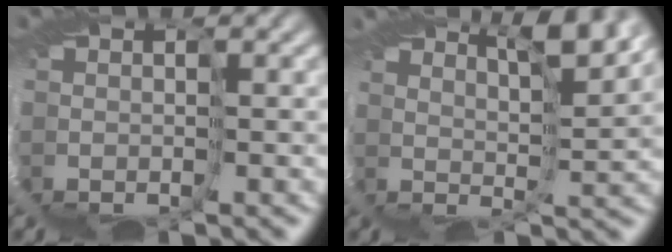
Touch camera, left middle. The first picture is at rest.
{"total": 6.7, "force": [4.9, -4.3, -1.3], "torque": [0.034, 0.006, 0.078]}